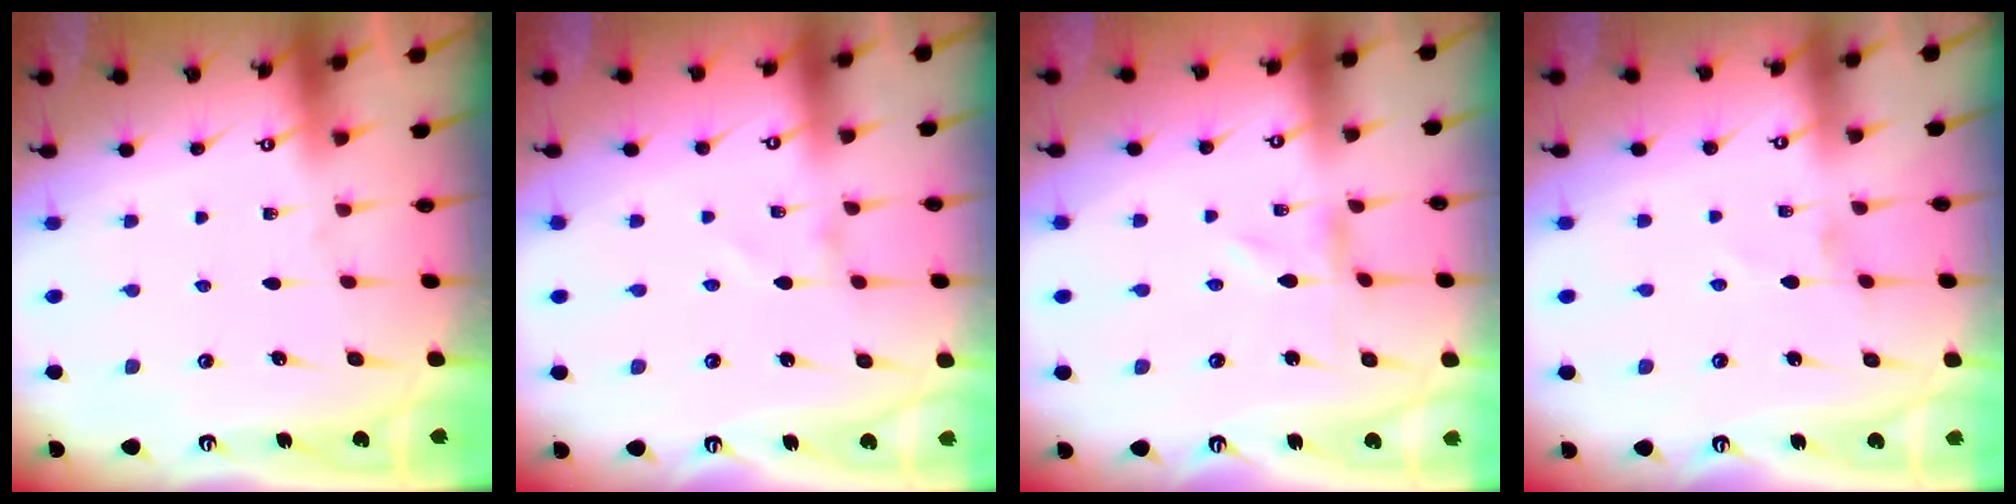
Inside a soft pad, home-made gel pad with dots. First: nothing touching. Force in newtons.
{"total": 1.0, "press": 1.0, "slide": 0.0}
{"total": 0.0}
{"total": 0.0}